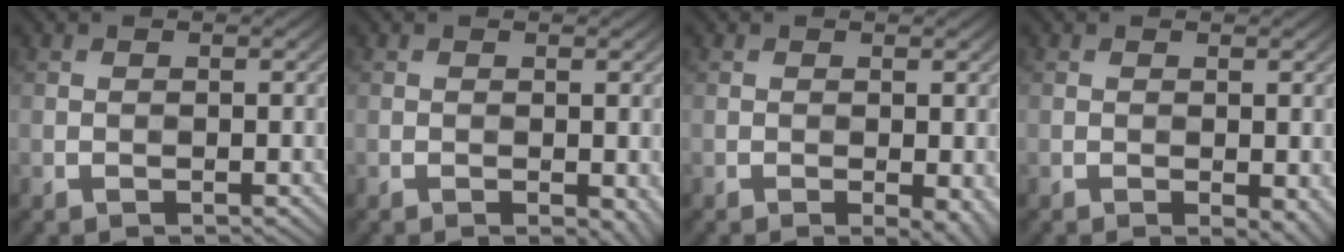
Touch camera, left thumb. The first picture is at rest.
{"total": 2.1, "force": [-0.7, 1.1, 1.6], "torque": [-0.020, -0.010, -0.005]}
{"total": 2.5, "force": [-0.8, 0.9, 2.2], "torque": [-0.028, -0.006, -0.007]}
{"total": 2.6, "force": [-0.9, 1.2, 2.1], "torque": [-0.025, -0.007, -0.009]}